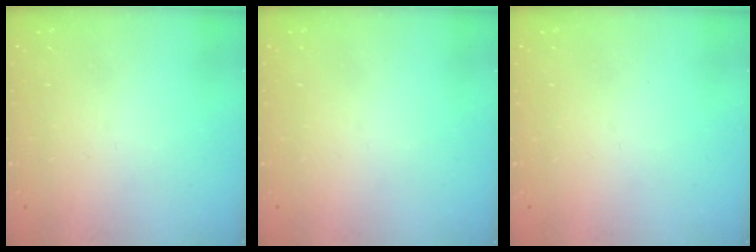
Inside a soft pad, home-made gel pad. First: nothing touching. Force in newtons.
{"total": 0.0}
{"total": 0.0}